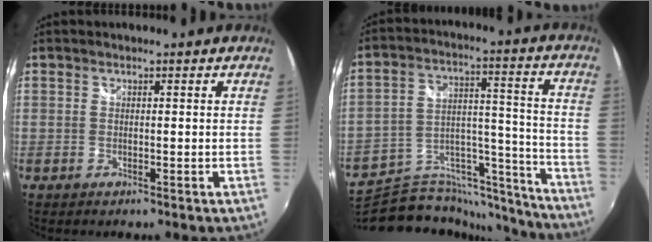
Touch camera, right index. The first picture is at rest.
{"total": 23.7, "force": [-20.6, 9.0, 7.5], "torque": [-0.126, 0.054, -0.297]}